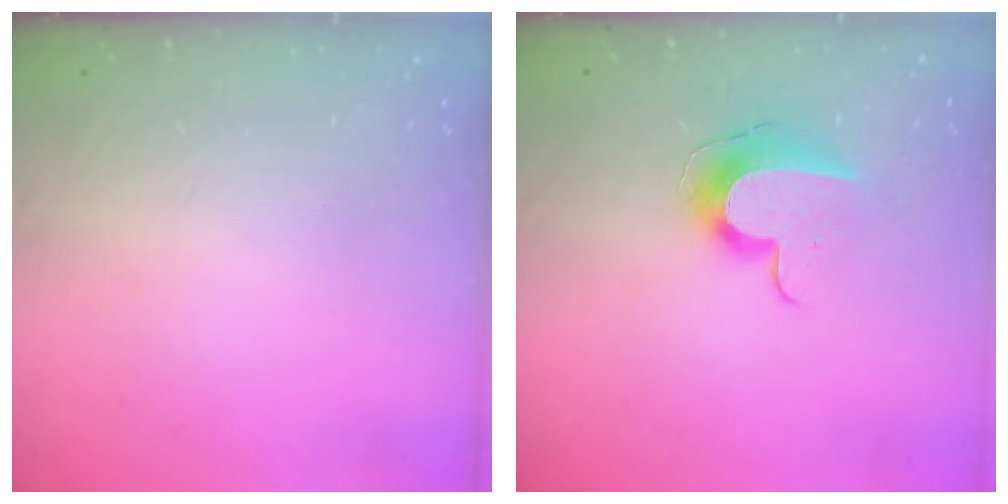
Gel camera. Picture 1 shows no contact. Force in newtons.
{"total": 9.5, "press": 9.5, "slide": 0.4}